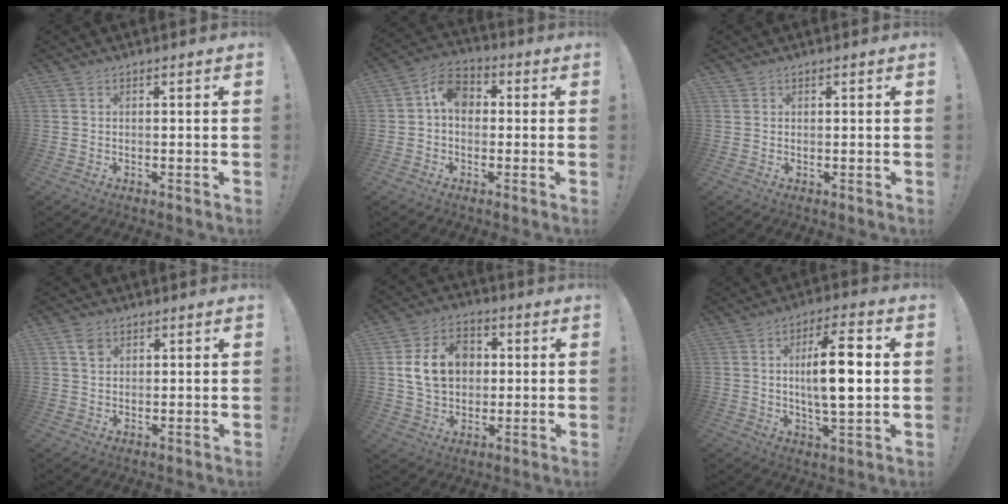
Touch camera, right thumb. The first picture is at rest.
{"total": 8.1, "force": [1.0, 6.2, 5.1], "torque": [-0.079, 0.016, 0.021]}
{"total": 0.7, "force": [0.6, 0.1, 0.0], "torque": [0.008, -0.004, 0.011]}
{"total": 3.1, "force": [1.6, 2.4, 1.2], "torque": [-0.006, -0.006, 0.027]}
{"total": 14.8, "force": [2.4, 11.8, 8.5], "torque": [-0.133, 0.004, 0.055]}
{"total": 14.0, "force": [1.6, 4.0, 13.3], "torque": [-0.217, -0.001, 0.016]}